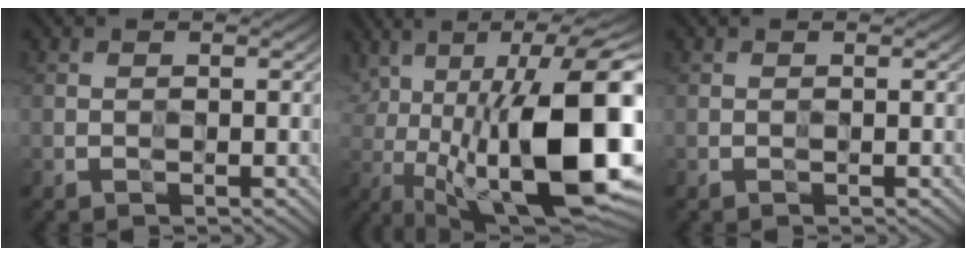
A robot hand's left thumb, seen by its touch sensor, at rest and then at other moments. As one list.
[{"total": 21.4, "force": [-0.7, 7.8, 19.9], "torque": [-0.283, 0.036, -0.018]}, {"total": 0.0}]